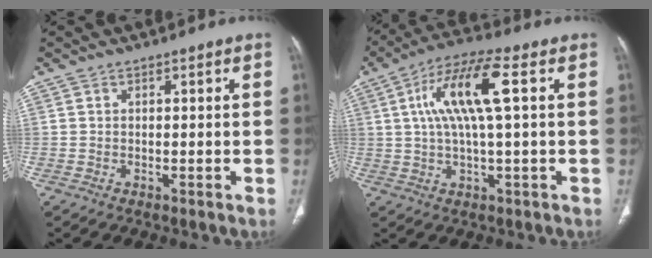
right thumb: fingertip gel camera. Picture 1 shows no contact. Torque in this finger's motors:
{"motor_torque": [-0.89, 1.31, 0.79, 0.50, 0.28]}